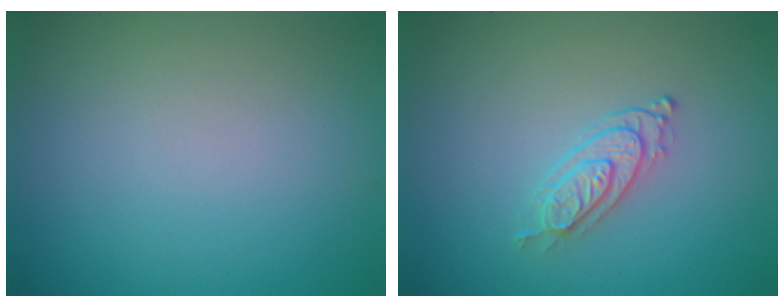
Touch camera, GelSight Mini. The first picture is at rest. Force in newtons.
{"total": 2.3, "press": 2.0, "slide": 1.1}